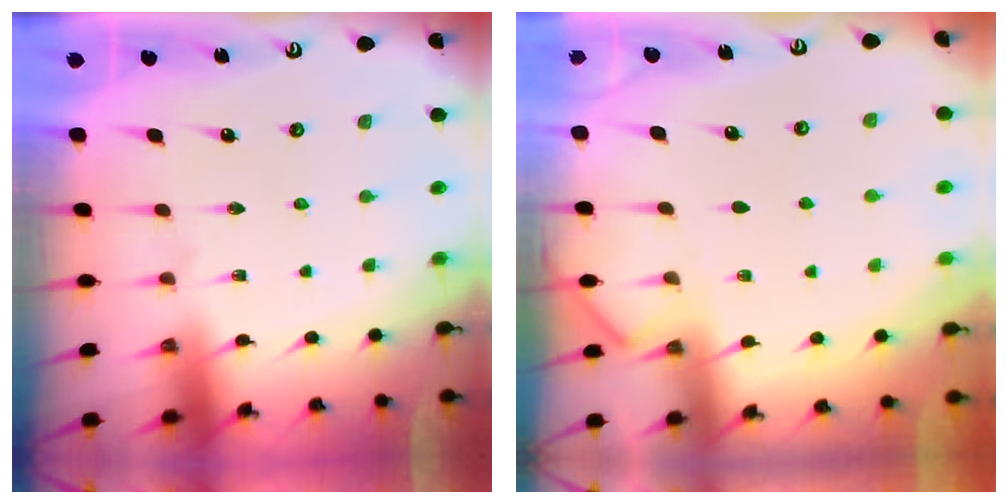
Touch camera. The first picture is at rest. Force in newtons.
{"total": 3.8, "press": 3.7, "slide": 0.4}